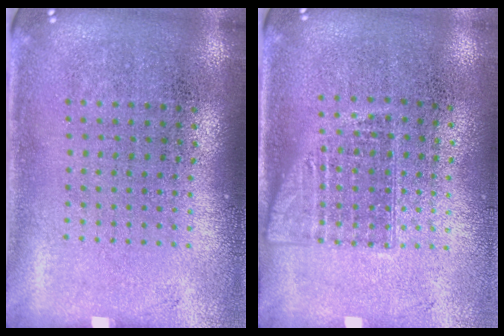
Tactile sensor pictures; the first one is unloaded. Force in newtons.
{"total": 1.0, "press": 0.9, "slide": 0.6}